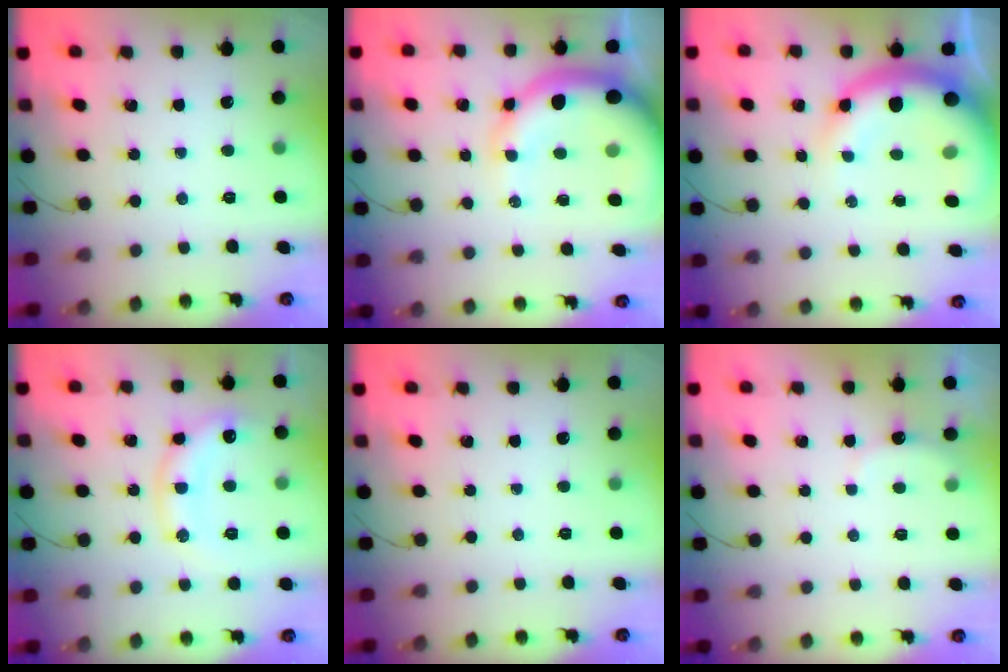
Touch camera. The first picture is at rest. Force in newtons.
{"total": 13.7, "press": 13.3, "slide": 3.3}
{"total": 16.1, "press": 15.7, "slide": 3.4}
{"total": 13.0, "press": 12.9, "slide": 0.7}
{"total": 0.0}
{"total": 3.5, "press": 3.4, "slide": 0.9}